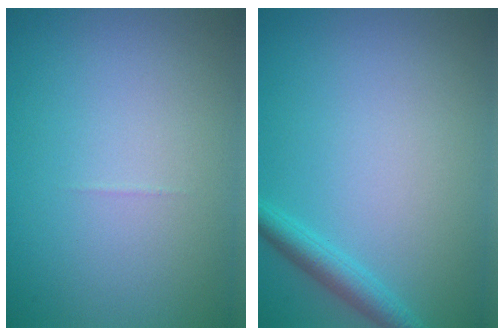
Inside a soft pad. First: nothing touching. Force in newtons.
{"total": 2.1, "press": 2.1, "slide": 0.1}